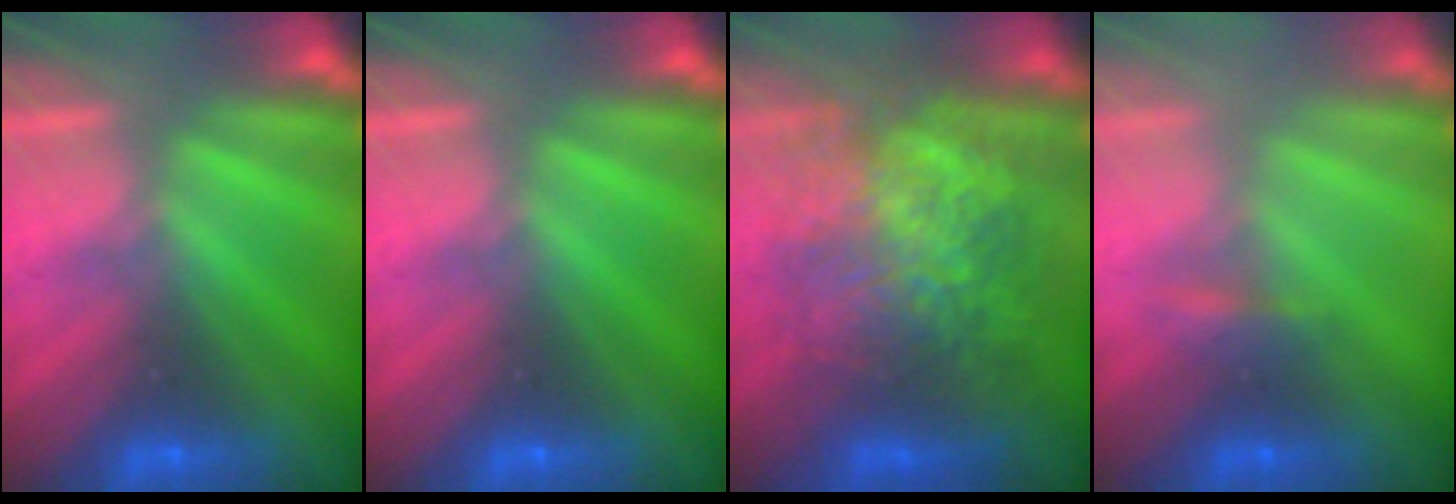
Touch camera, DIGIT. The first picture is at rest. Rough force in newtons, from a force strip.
{"total": 0.0}
{"total": 7.6}
{"total": 2.2}